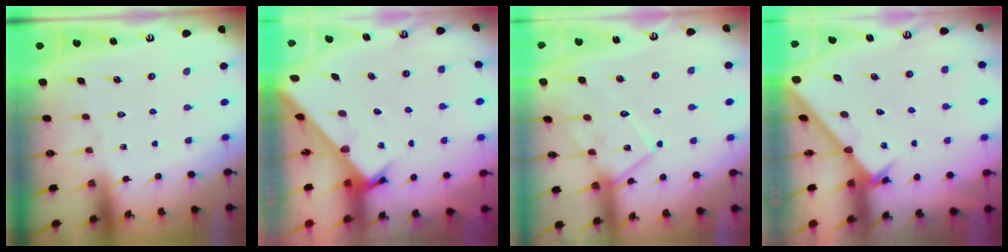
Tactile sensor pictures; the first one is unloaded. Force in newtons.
{"total": 2.8, "press": 2.8, "slide": 0.3}
{"total": 11.8, "press": 11.8, "slide": 0.5}
{"total": 2.2, "press": 2.2, "slide": 0.2}